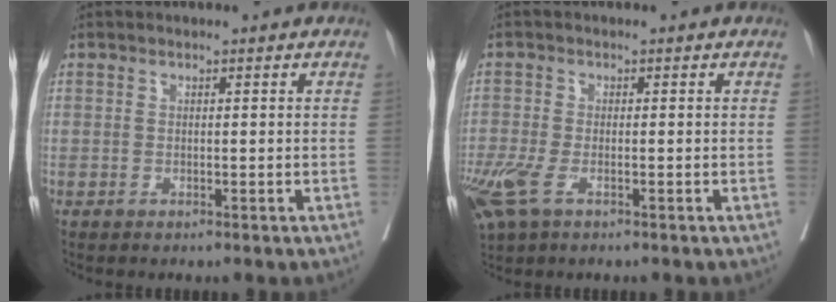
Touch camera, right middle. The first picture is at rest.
{"total": 7.2, "force": [-3.8, 3.1, 5.3], "torque": [-0.131, -0.023, -0.073]}